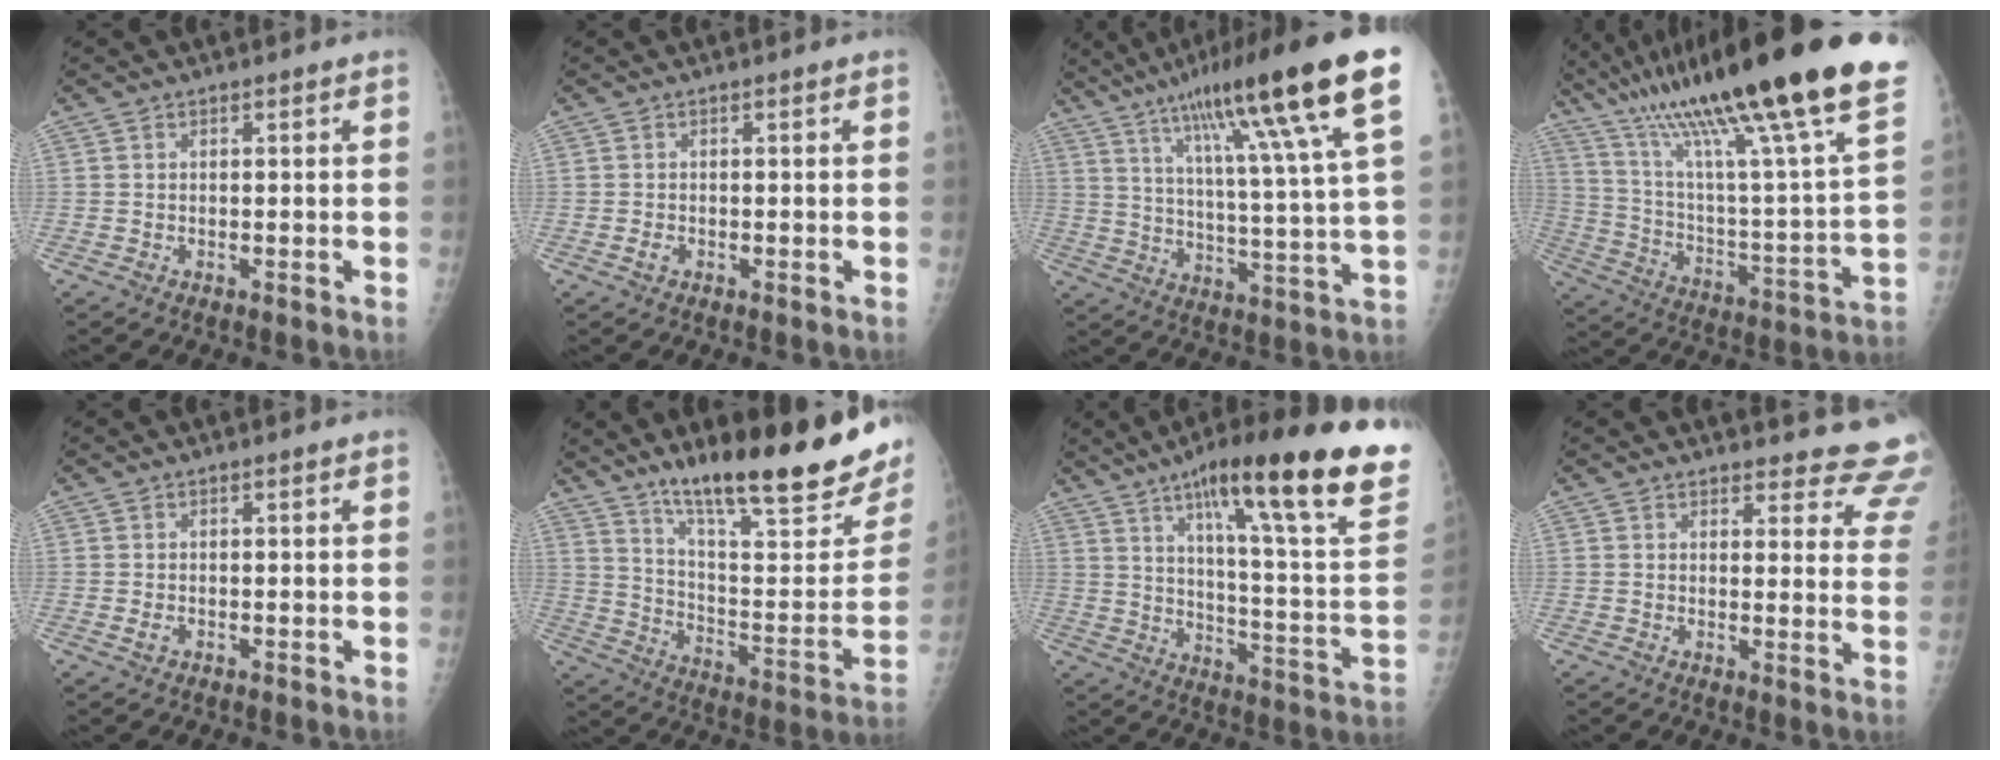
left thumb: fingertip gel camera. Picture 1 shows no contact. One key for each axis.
{"total": 0.7, "fx": -0.4, "fy": 0.5, "fz": 0.3, "tx": 0.000, "ty": 0.006, "tz": -0.007}
{"total": 23.8, "fx": 13.0, "fy": 1.7, "fz": 19.9, "tx": -0.303, "ty": -0.025, "tz": 0.198}
{"total": 36.4, "fx": 24.0, "fy": 3.6, "fz": 27.1, "tx": -0.405, "ty": -0.054, "tz": 0.390}
{"total": 0.8, "fx": -0.2, "fy": 0.5, "fz": 0.6, "tx": -0.006, "ty": 0.006, "tz": -0.002}
{"total": 27.8, "fx": 18.6, "fy": 5.4, "fz": 19.9, "tx": -0.271, "ty": -0.081, "tz": 0.295}
{"total": 30.8, "fx": 18.8, "fy": 4.6, "fz": 24.0, "tx": -0.305, "ty": -0.057, "tz": 0.272}
{"total": 14.6, "fx": 14.1, "fy": 3.1, "fz": 2.0, "tx": 0.030, "ty": -0.119, "tz": 0.125}